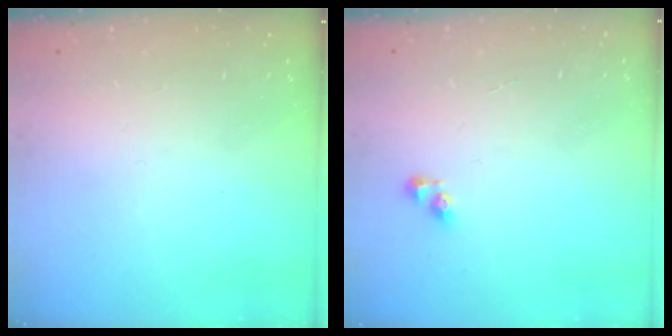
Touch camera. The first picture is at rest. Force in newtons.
{"total": 3.2, "press": 3.2, "slide": 0.5}